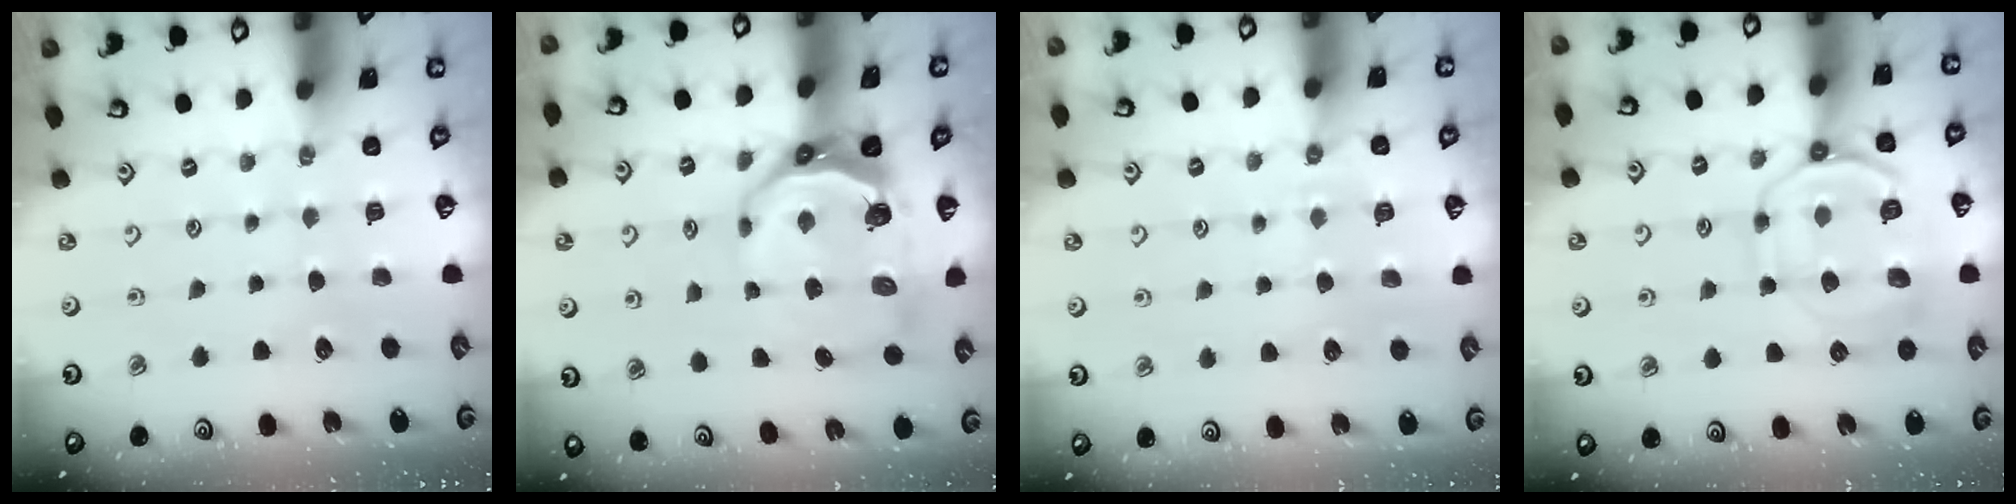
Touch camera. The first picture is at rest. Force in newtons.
{"total": 9.5, "press": 8.6, "slide": 4.0}
{"total": 3.0, "press": 2.9, "slide": 0.7}
{"total": 10.4, "press": 10.3, "slide": 1.4}